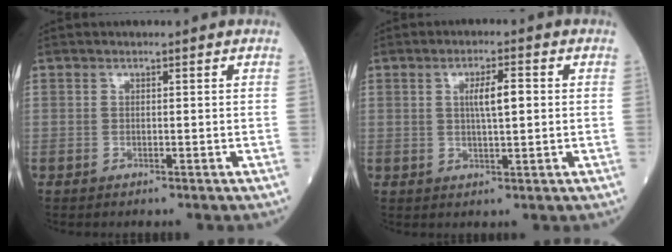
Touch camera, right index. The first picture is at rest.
{"total": 4.4, "force": [0.7, 0.7, 4.3], "torque": [-0.075, 0.005, 0.011]}